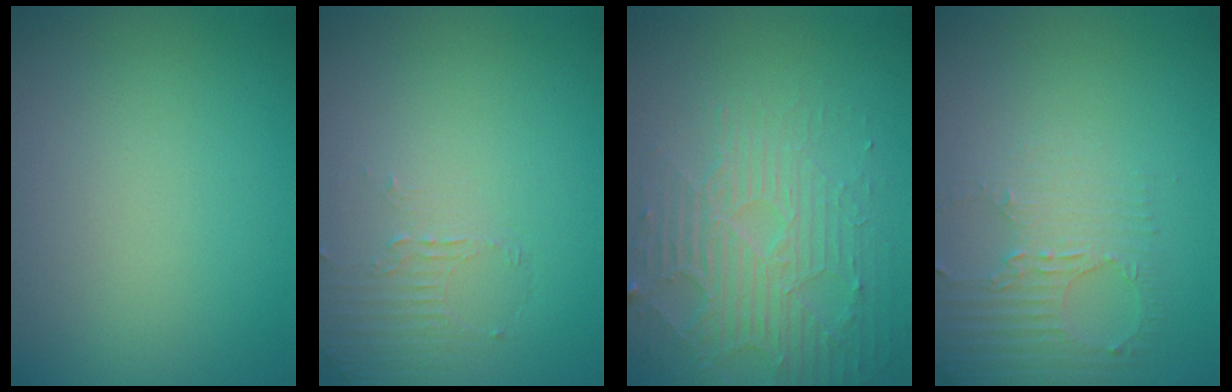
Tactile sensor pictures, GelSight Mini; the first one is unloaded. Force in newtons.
{"total": 1.2, "press": 0.4, "slide": 1.1}
{"total": 4.1, "press": 3.4, "slide": 2.3}
{"total": 2.9, "press": 2.3, "slide": 1.8}